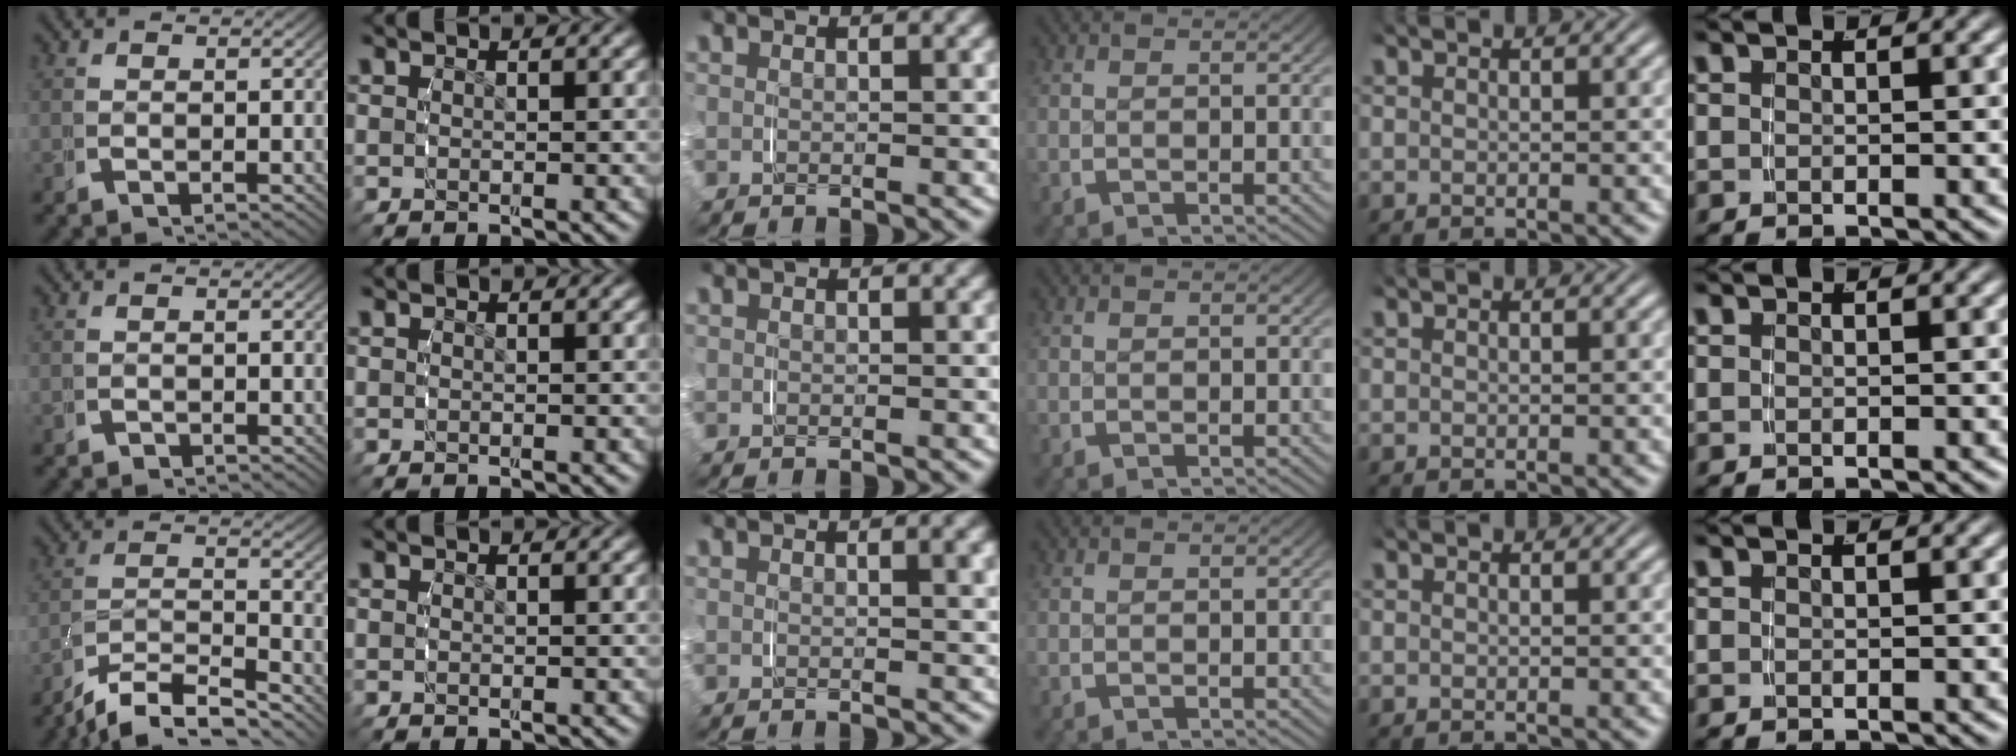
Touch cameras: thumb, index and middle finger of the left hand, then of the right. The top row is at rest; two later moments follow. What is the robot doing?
{"motion": "grasp_and_lifting", "object": "measuring cup"}